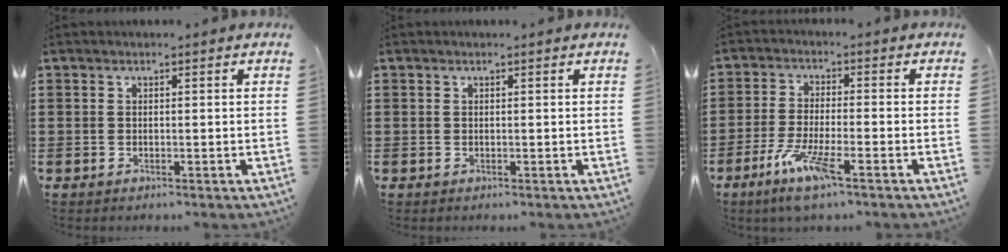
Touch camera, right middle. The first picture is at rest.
{"total": 0.0}
{"total": 6.7, "force": [-4.0, 0.9, 5.3], "torque": [-0.108, -0.011, -0.073]}